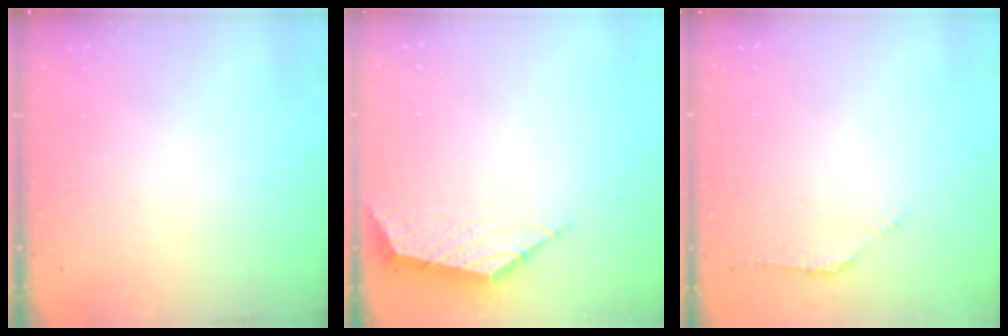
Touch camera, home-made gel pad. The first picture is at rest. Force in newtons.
{"total": 2.3, "press": 2.2, "slide": 0.4}
{"total": 2.4, "press": 2.3, "slide": 0.7}